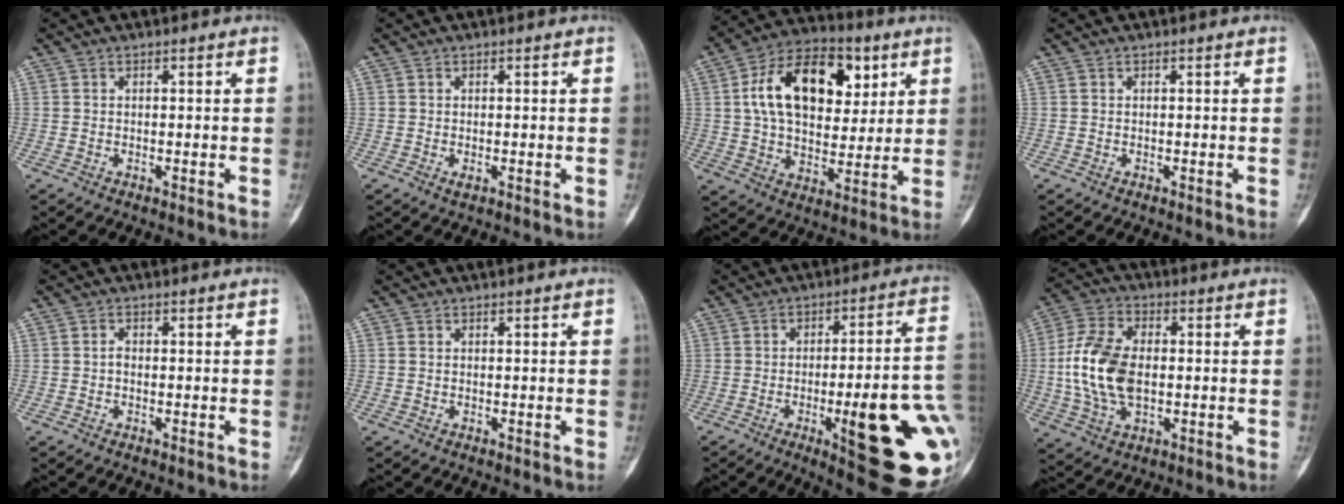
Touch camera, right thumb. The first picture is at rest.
{"total": 0.9, "force": [-0.2, 0.4, 0.7], "torque": [-0.008, -0.002, -0.004]}
{"total": 19.7, "force": [5.9, 12.3, 14.2], "torque": [-0.200, 0.001, 0.094]}
{"total": 0.0}
{"total": 1.1, "force": [-0.2, 0.8, 0.7], "torque": [-0.008, 0.003, -0.006]}
{"total": 0.0}
{"total": 23.9, "force": [-5.6, 5.6, 22.5], "torque": [-0.244, 0.007, -0.061]}
{"total": 14.0, "force": [-0.4, 8.5, 11.2], "torque": [-0.228, 0.010, -0.008]}